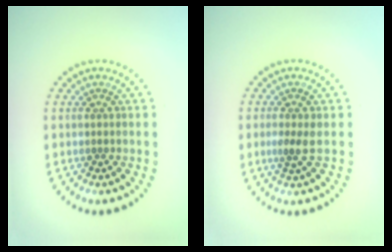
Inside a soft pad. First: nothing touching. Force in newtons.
{"total": 1.4, "press": 1.2, "slide": 0.6}